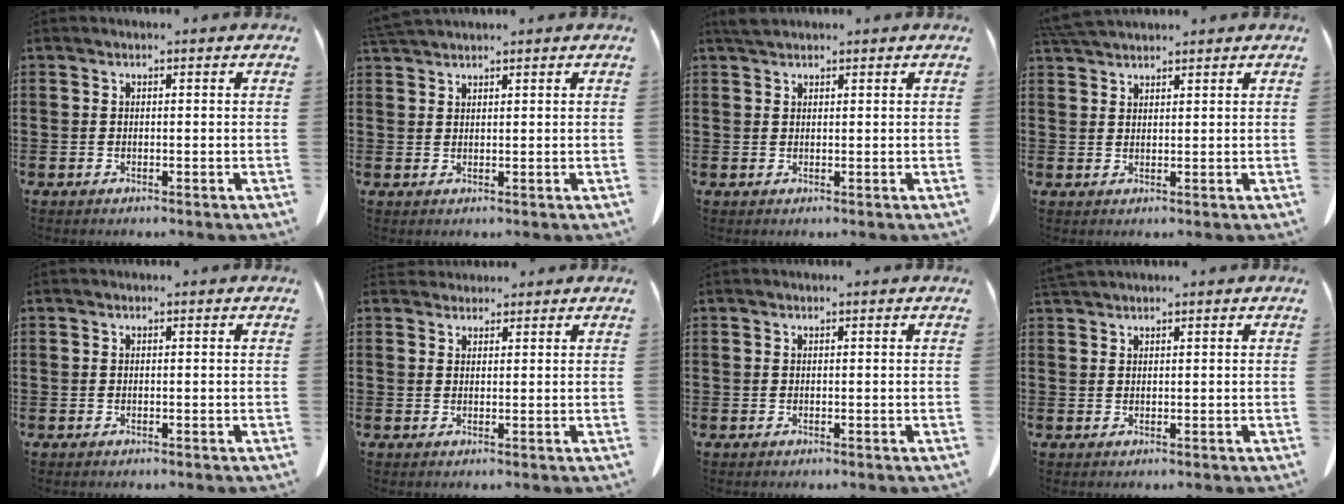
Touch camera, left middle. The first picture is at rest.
{"total": 2.5, "force": [2.4, 0.1, 0.7], "torque": [-0.021, -0.004, 0.048]}
{"total": 1.6, "force": [1.4, 0.5, 0.5], "torque": [-0.015, 0.001, 0.029]}
{"total": 3.6, "force": [3.4, 0.4, 1.1], "torque": [-0.032, -0.005, 0.068]}
{"total": 0.0}
{"total": 2.1, "force": [2.0, 0.7, 0.2], "torque": [-0.010, 0.000, 0.040]}
{"total": 0.0}
{"total": 1.5, "force": [1.5, 0.0, 0.4], "torque": [-0.012, -0.003, 0.030]}